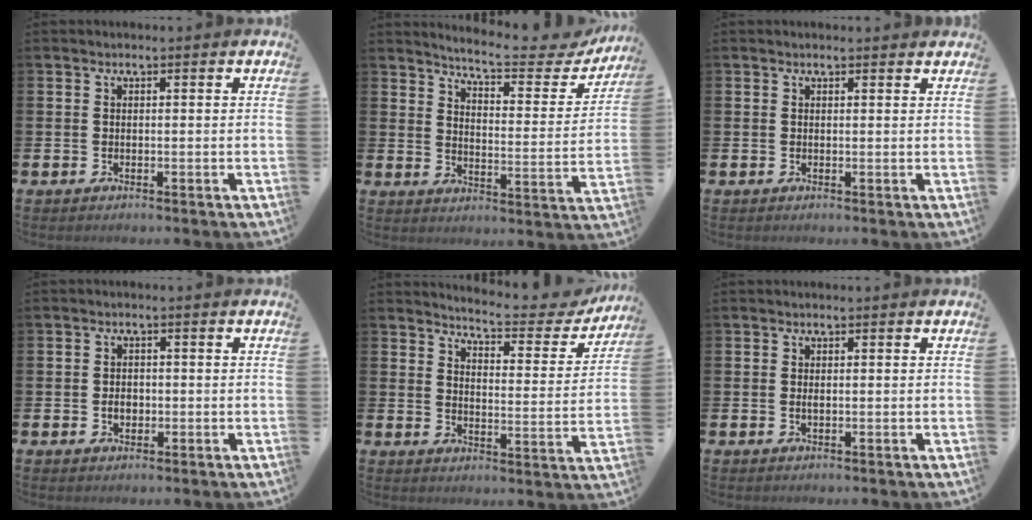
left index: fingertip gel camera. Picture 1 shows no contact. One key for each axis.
{"total": 6.4, "fx": 6.0, "fy": 0.6, "fz": 2.0, "tx": -0.053, "ty": -0.048, "tz": 0.096}
{"total": 0.6, "fx": 0.6, "fy": 0.0, "fz": 0.2, "tx": 0.007, "ty": -0.003, "tz": 0.009}
{"total": 2.1, "fx": -0.3, "fy": 1.5, "fz": 1.3, "tx": -0.013, "ty": 0.001, "tz": -0.012}
{"total": 5.5, "fx": 5.3, "fy": 0.5, "fz": 1.2, "tx": -0.035, "ty": -0.043, "tz": 0.086}
{"total": 0.5, "fx": 0.1, "fy": 0.1, "fz": 0.5, "tx": -0.005, "ty": -0.003, "tz": 0.000}